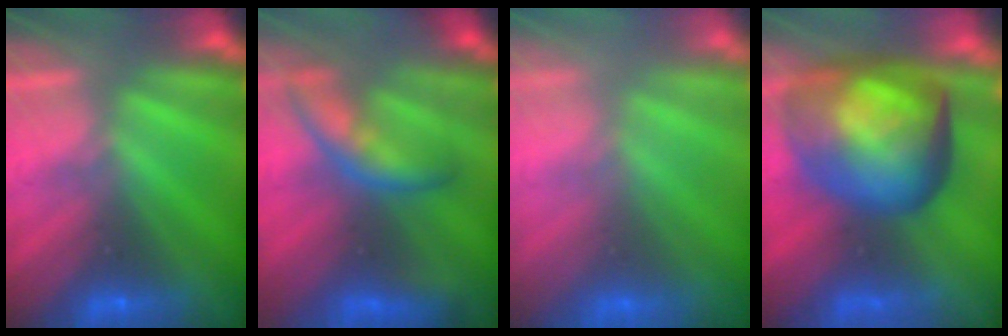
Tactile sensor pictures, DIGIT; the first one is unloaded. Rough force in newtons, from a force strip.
{"total": 8.5}
{"total": 6.4}
{"total": 7.3}